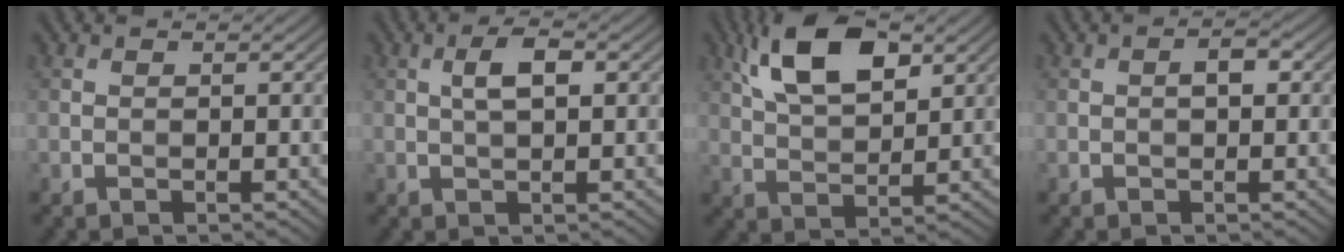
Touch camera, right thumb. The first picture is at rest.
{"total": 3.0, "force": [0.7, 1.0, 2.8], "torque": [-0.056, 0.008, 0.011]}
{"total": 9.7, "force": [4.7, 4.2, 7.3], "torque": [-0.152, 0.014, 0.092]}
{"total": 1.7, "force": [0.1, 0.8, 1.4], "torque": [-0.020, 0.005, -0.001]}